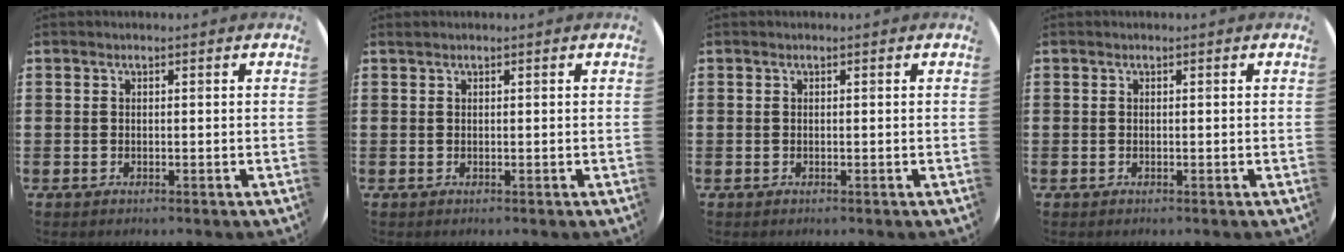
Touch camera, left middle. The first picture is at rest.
{"total": 0.0}
{"total": 0.0}
{"total": 0.0}